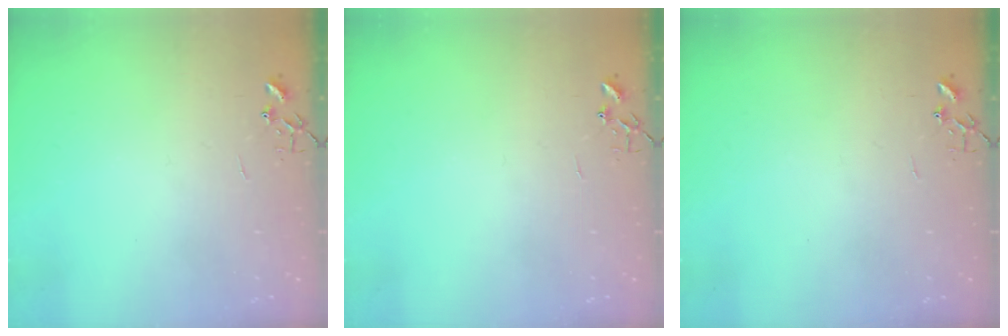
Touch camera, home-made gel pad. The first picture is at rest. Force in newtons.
{"total": 0.0}
{"total": 0.0}